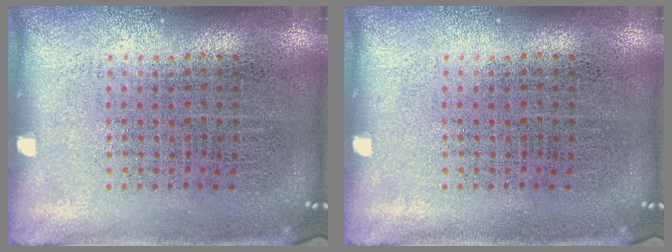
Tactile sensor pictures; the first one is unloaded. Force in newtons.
{"total": 0.0}